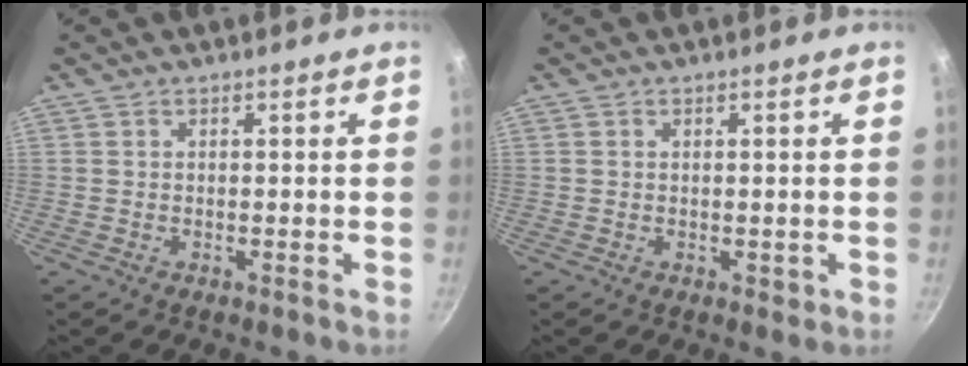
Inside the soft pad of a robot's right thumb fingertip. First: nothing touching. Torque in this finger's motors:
{"motor_torque": [-0.28, 0.01, -0.10, 0.03, -0.01]}